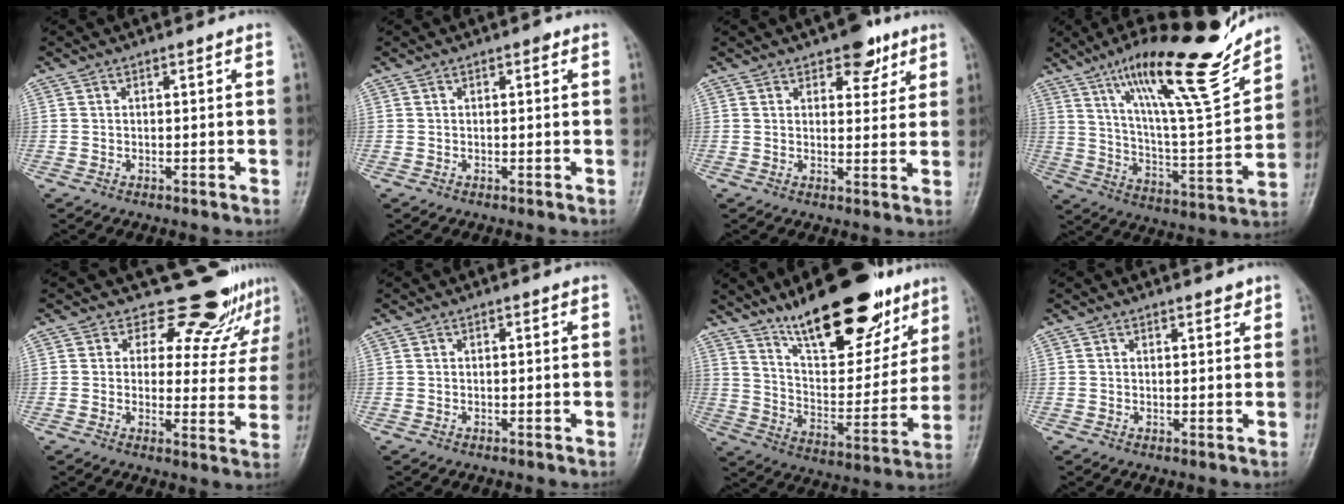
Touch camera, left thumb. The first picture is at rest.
{"total": 0.8, "force": [0.4, 0.5, 0.5], "torque": [0.000, 0.001, 0.001]}
{"total": 6.2, "force": [3.9, 3.4, 3.4], "torque": [-0.015, -0.018, 0.052]}
{"total": 22.7, "force": [16.1, 3.9, 15.5], "torque": [-0.218, -0.080, 0.269]}
{"total": 12.5, "force": [11.0, 5.4, 2.4], "torque": [0.022, -0.083, 0.120]}
{"total": 0.0}
{"total": 23.2, "force": [15.9, 8.8, 14.4], "torque": [-0.168, -0.074, 0.256]}
{"total": 1.7, "force": [1.4, 0.7, 0.7], "torque": [-0.002, -0.008, 0.016]}